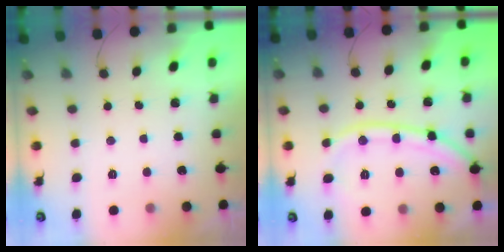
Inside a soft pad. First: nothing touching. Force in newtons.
{"total": 13.9, "press": 13.8, "slide": 1.5}